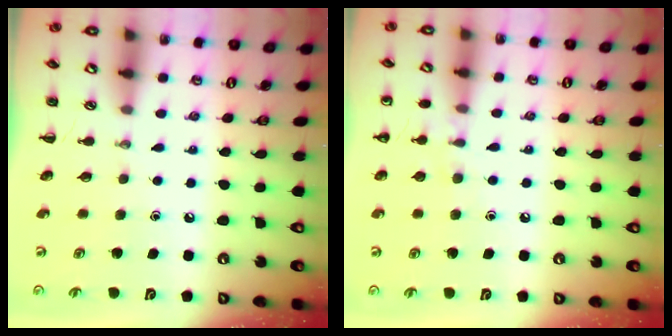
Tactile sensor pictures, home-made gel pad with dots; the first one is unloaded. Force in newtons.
{"total": 5.5, "press": 5.3, "slide": 1.5}